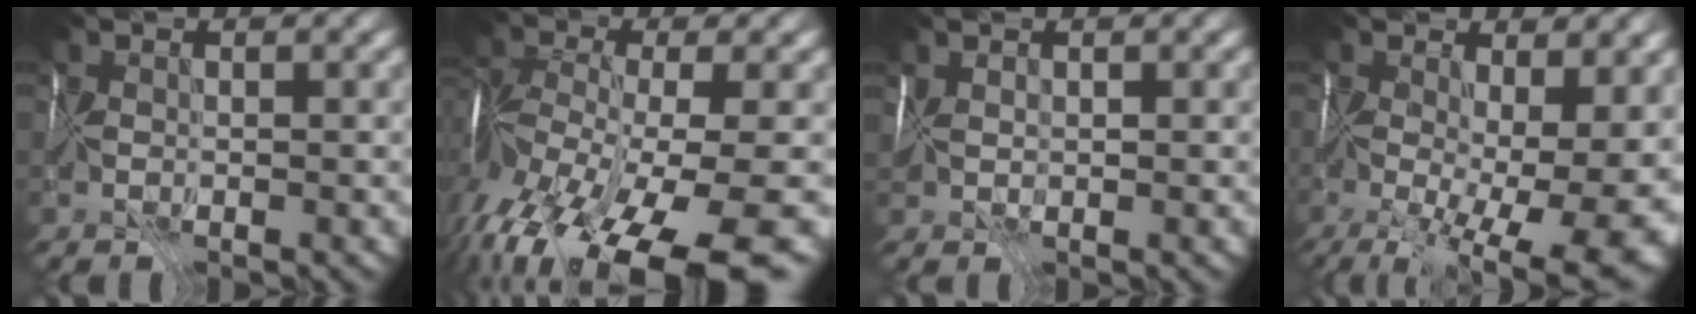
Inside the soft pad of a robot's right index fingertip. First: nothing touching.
{"total": 16.2, "force": [-9.6, 6.2, 11.5], "torque": [-0.254, -0.025, -0.149]}
{"total": 1.7, "force": [0.6, 1.1, 1.1], "torque": [-0.028, 0.007, 0.010]}
{"total": 16.2, "force": [-3.0, 7.7, 14.0], "torque": [-0.203, -0.037, -0.007]}